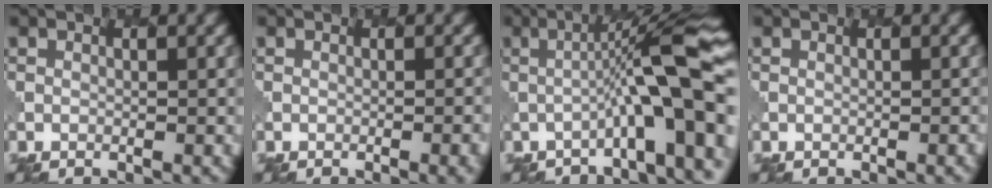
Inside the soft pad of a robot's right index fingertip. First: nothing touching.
{"total": 2.9, "force": [-1.5, 0.9, 2.4], "torque": [-0.010, 0.009, -0.014]}
{"total": 9.0, "force": [-2.3, 1.3, 8.7], "torque": [-0.114, 0.028, -0.042]}
{"total": 1.1, "force": [-0.5, 0.4, 0.8], "torque": [0.000, 0.003, -0.001]}